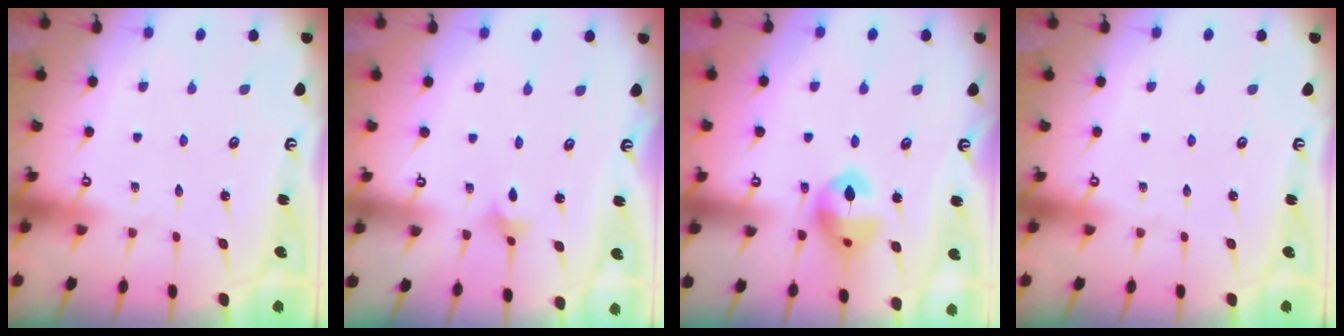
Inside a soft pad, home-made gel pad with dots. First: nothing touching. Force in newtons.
{"total": 3.5, "press": 3.4, "slide": 0.8}
{"total": 14.3, "press": 14.2, "slide": 1.7}
{"total": 0.0}